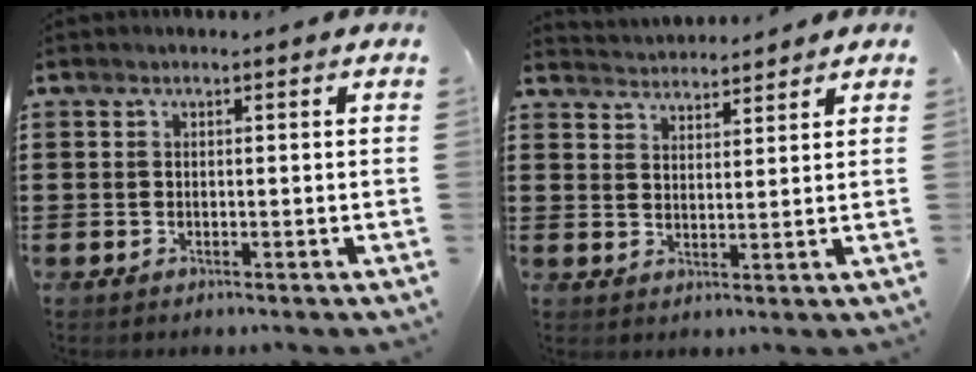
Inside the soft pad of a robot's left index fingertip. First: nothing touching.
{"total": 3.1, "force": [3.1, 0.0, -0.5], "torque": [-0.003, -0.013, 0.055]}